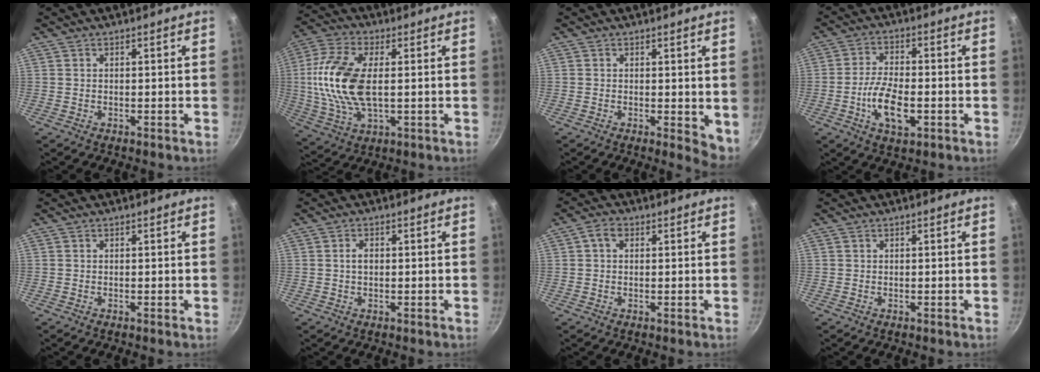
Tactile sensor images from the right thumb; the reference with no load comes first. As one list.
[{"total": 15.8, "force": [1.1, 7.9, 13.6], "torque": [-0.279, 0.002, 0.016]}, {"total": 4.5, "force": [0.1, 2.2, 3.9], "torque": [-0.042, -0.006, 0.003]}, {"total": 9.1, "force": [-2.6, 4.2, 7.7], "torque": [-0.145, 0.013, -0.052]}, {"total": 0.0}, {"total": 2.0, "force": [0.3, 1.2, 1.6], "torque": [-0.024, 0.002, 0.005]}, {"total": 2.8, "force": [0.9, 1.9, 1.9], "torque": [-0.034, 0.004, 0.012]}, {"total": 0.0}]